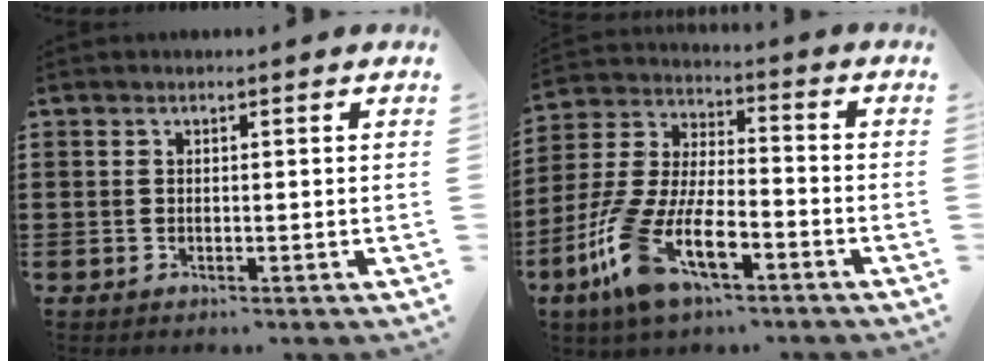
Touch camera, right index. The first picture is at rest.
{"total": 12.6, "force": [-6.4, 4.9, 9.6], "torque": [-0.236, -0.010, -0.130]}